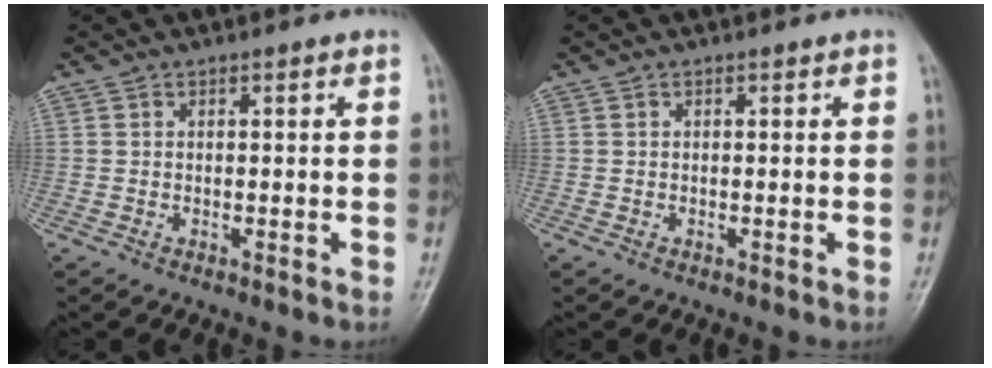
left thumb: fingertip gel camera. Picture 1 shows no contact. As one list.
[{"total": 0.0}]